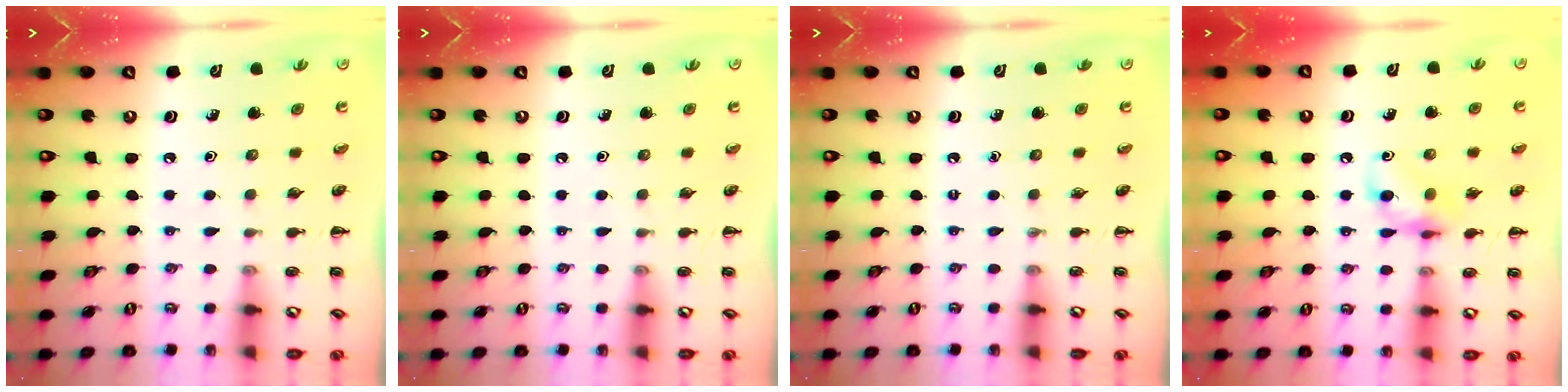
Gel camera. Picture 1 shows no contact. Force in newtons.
{"total": 0.0}
{"total": 0.0}
{"total": 9.3, "press": 9.3, "slide": 0.7}